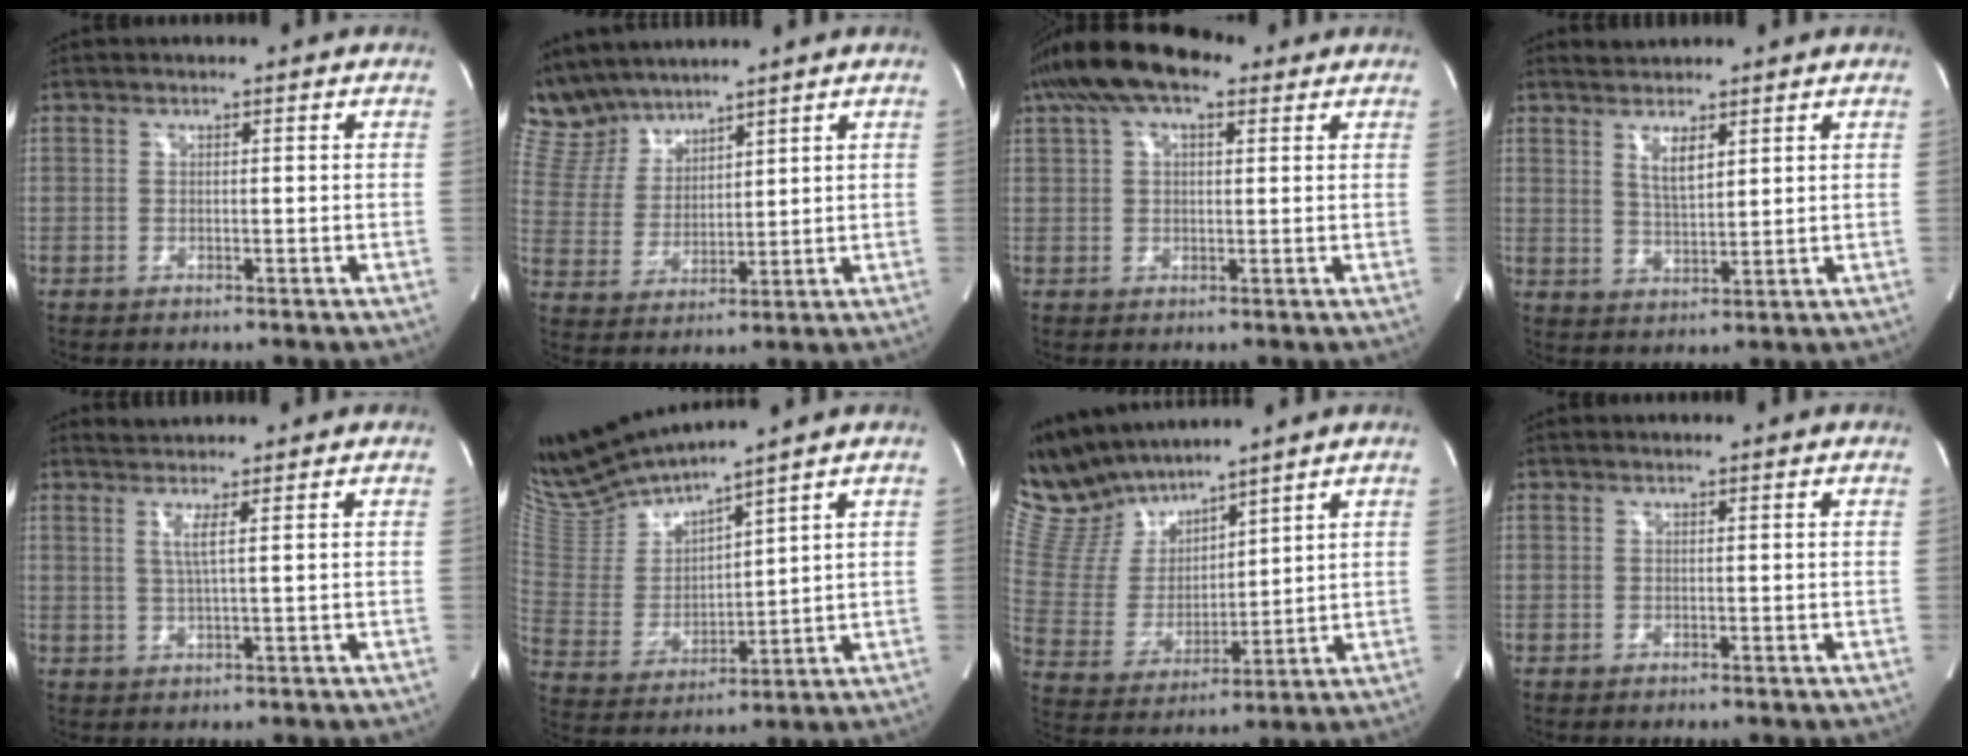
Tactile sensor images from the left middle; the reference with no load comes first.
{"total": 8.1, "force": [7.7, 2.3, 0.9], "torque": [-0.038, 0.018, 0.173]}
{"total": 10.0, "force": [6.3, 4.2, 6.6], "torque": [-0.128, 0.040, 0.109]}
{"total": 5.7, "force": [3.5, 1.7, 4.1], "torque": [-0.089, 0.000, 0.068]}
{"total": 3.5, "force": [1.9, -0.7, 2.8], "torque": [-0.061, 0.001, 0.036]}
{"total": 12.4, "force": [11.7, -0.6, 4.0], "torque": [-0.097, -0.007, 0.245]}
{"total": 11.9, "force": [11.1, 3.3, 2.7], "torque": [-0.081, 0.016, 0.237]}
{"total": 0.0}